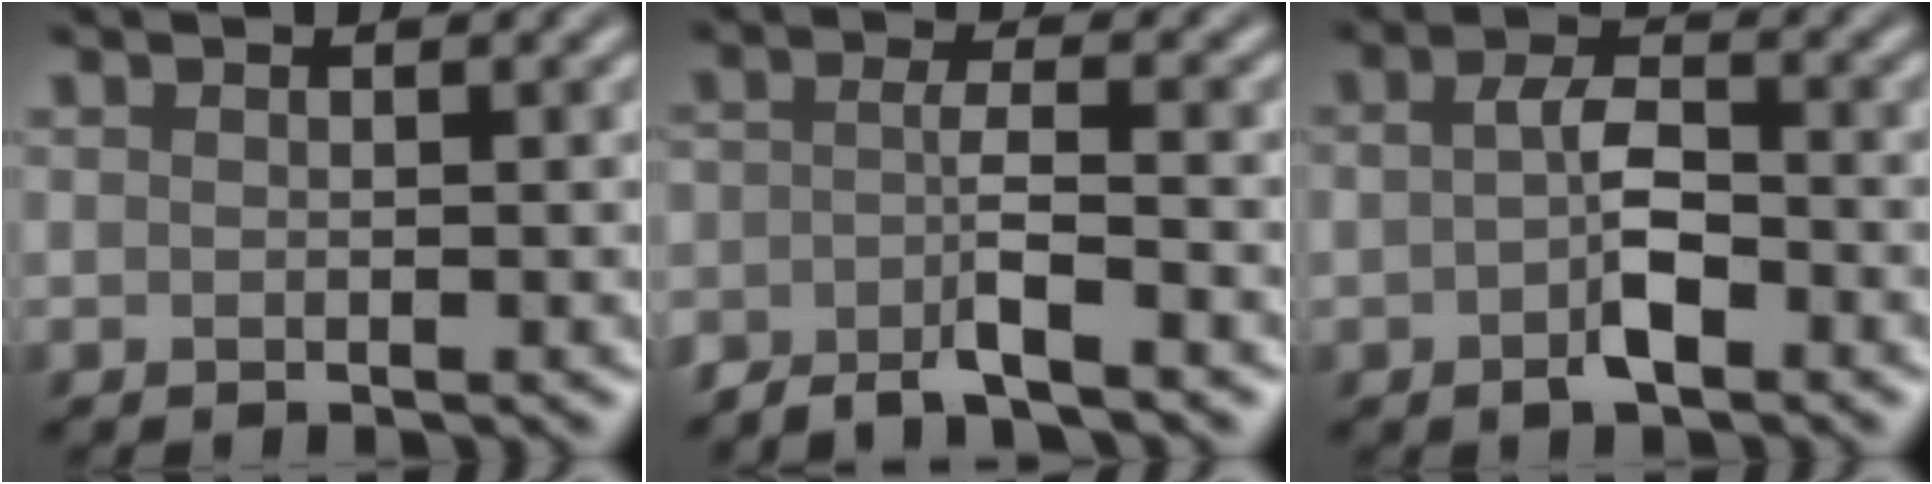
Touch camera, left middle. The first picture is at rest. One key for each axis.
{"total": 3.2, "fx": -2.3, "fy": 0.3, "fz": 2.1, "tx": -0.037, "ty": 0.002, "tz": -0.051}
{"total": 3.6, "fx": -1.0, "fy": 1.6, "fz": 3.0, "tx": -0.056, "ty": 0.001, "tz": -0.022}